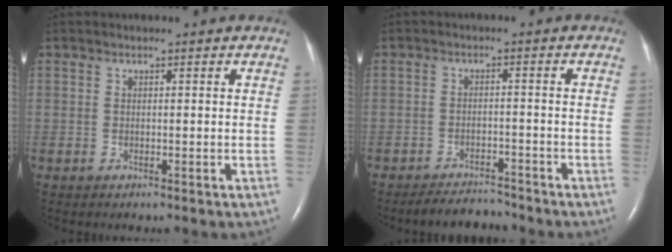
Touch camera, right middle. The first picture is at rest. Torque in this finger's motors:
{"motor_torque": [0.29, -0.21, -0.02, -0.01]}